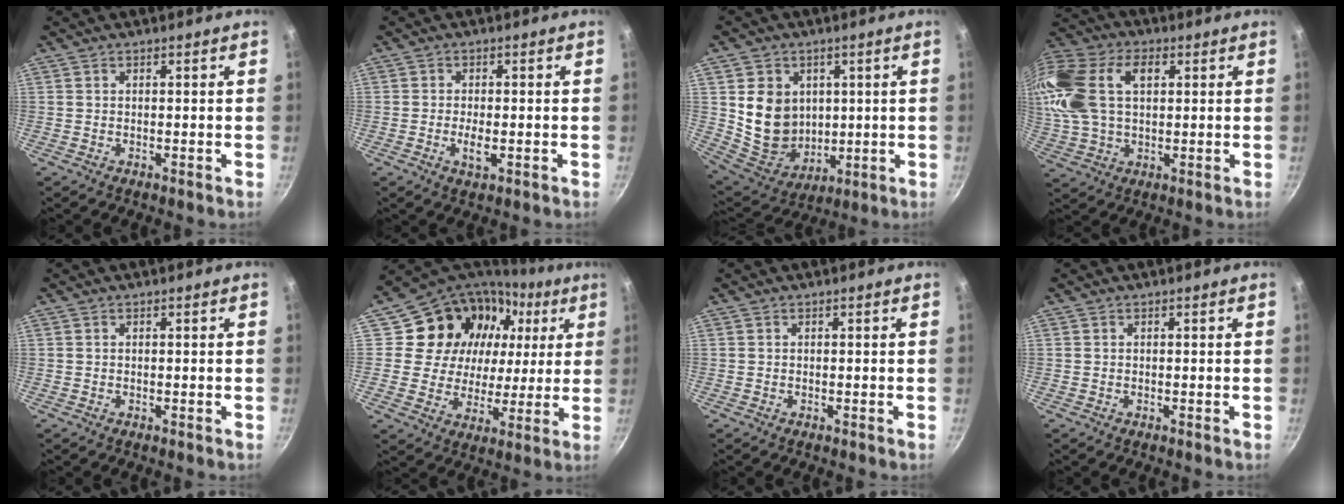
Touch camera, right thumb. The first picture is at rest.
{"total": 3.2, "force": [-0.8, 1.5, 2.7], "torque": [-0.052, 0.003, -0.015]}
{"total": 13.4, "force": [2.3, 11.4, 6.7], "torque": [-0.085, -0.022, 0.064]}
{"total": 21.1, "force": [5.5, 13.6, 15.2], "torque": [-0.336, 0.026, 0.096]}
{"total": 0.0}
{"total": 20.9, "force": [6.4, 16.9, 10.5], "torque": [-0.167, 0.001, 0.107]}
{"total": 0.0}
{"total": 0.0}